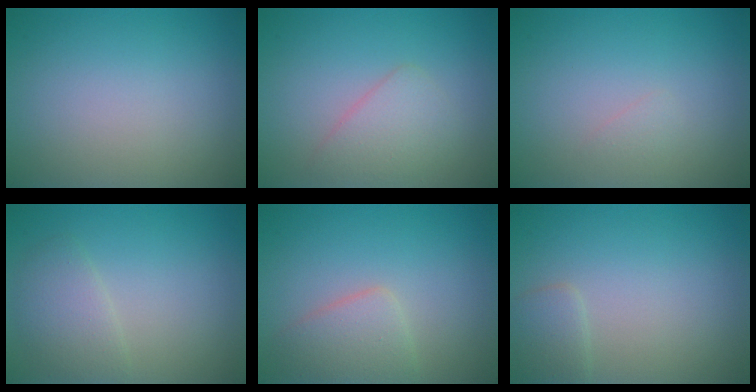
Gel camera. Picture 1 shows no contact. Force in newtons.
{"total": 2.4, "press": 2.4, "slide": 0.2}
{"total": 0.6, "press": 0.6, "slide": 0.0}
{"total": 2.4, "press": 2.4, "slide": 0.1}
{"total": 2.8, "press": 2.8, "slide": 0.1}
{"total": 1.4, "press": 1.4, "slide": 0.0}